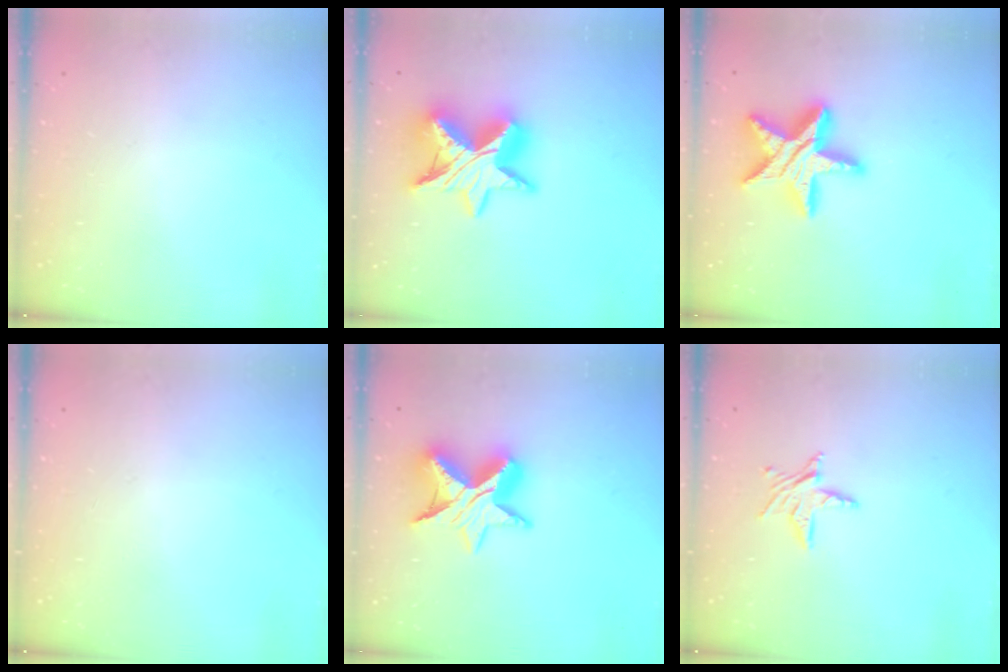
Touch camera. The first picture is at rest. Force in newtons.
{"total": 16.4, "press": 16.3, "slide": 1.3}
{"total": 18.6, "press": 18.5, "slide": 1.5}
{"total": 0.0}
{"total": 12.9, "press": 12.9, "slide": 0.8}
{"total": 6.7, "press": 6.7, "slide": 0.1}